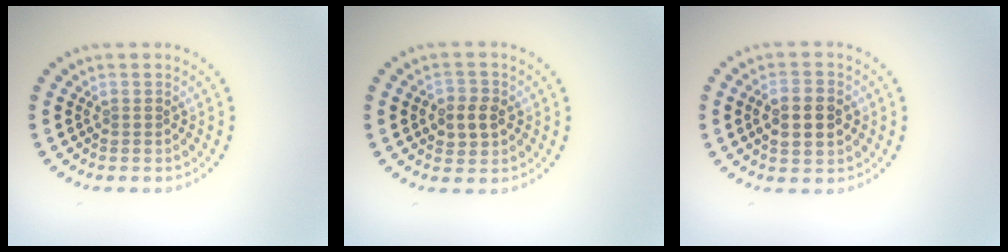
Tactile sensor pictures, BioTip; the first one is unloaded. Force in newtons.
{"total": 2.6, "press": 2.6, "slide": 0.2}
{"total": 4.1, "press": 4.1, "slide": 0.3}